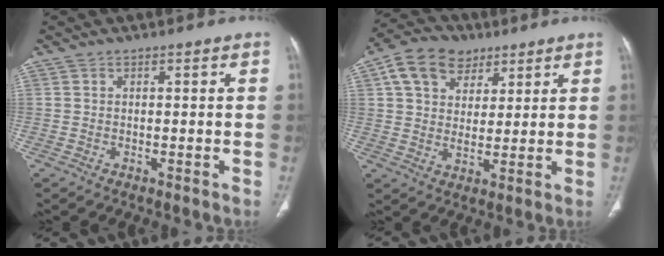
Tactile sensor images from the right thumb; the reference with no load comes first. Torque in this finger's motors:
{"motor_torque": [-0.58, 0.79, 0.88, 0.22, 0.24]}